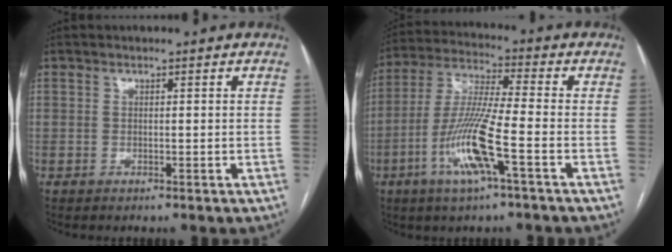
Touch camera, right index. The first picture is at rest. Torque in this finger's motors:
{"motor_torque": [1.97, -0.17, 0.85, 0.21]}